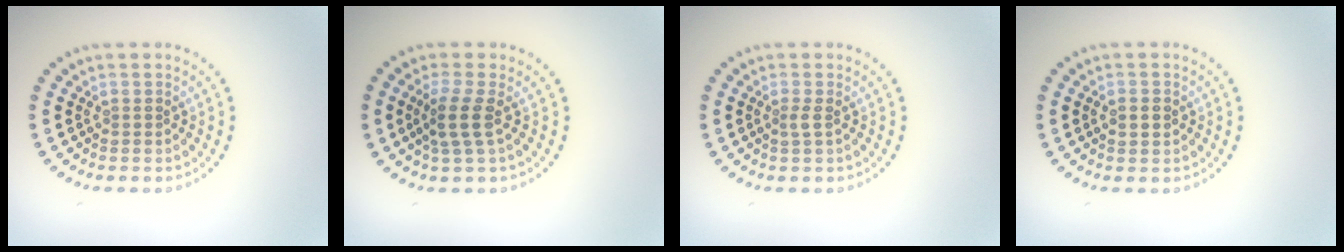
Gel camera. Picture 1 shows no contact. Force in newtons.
{"total": 2.5, "press": 2.0, "slide": 1.5}
{"total": 0.8, "press": 0.6, "slide": 0.5}
{"total": 2.1, "press": 2.1, "slide": 0.2}